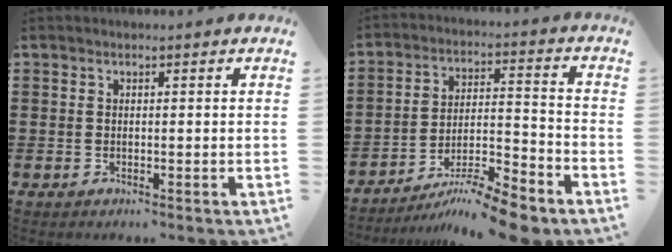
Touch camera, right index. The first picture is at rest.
{"total": 8.7, "force": [-7.6, 0.5, 4.2], "torque": [-0.065, 0.015, -0.147]}